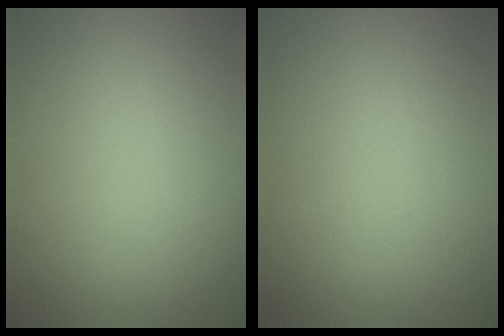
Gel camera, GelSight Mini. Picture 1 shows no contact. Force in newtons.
{"total": 0.0}